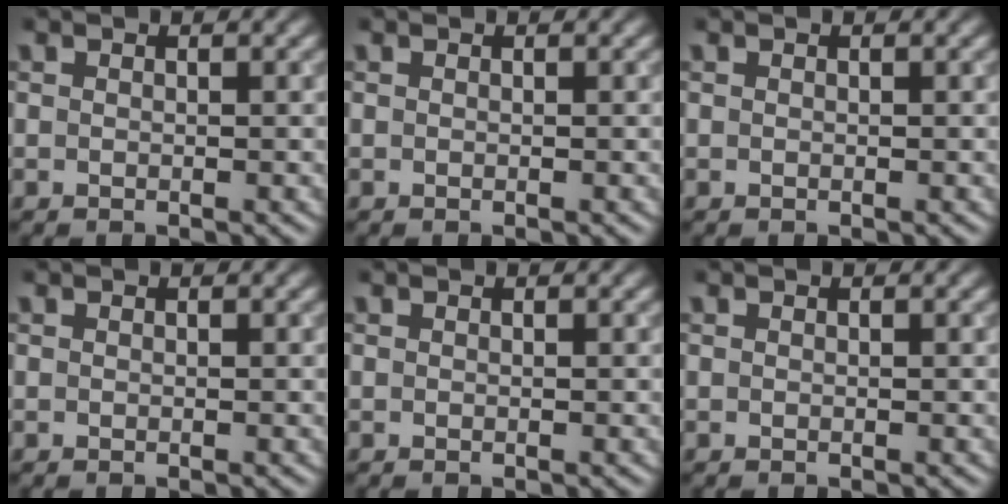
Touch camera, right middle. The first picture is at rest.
{"total": 0.0}
{"total": 0.0}
{"total": 0.0}
{"total": 0.0}
{"total": 0.0}